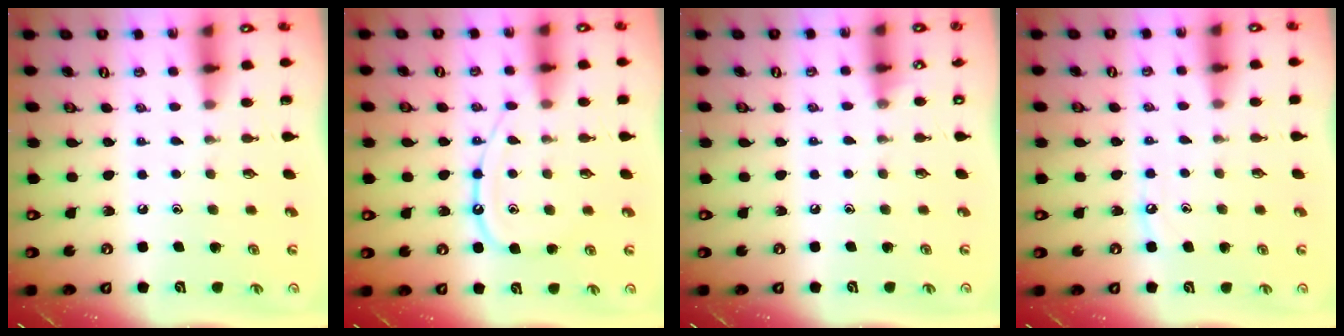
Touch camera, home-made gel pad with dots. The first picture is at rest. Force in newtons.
{"total": 11.0, "press": 11.0, "slide": 0.8}
{"total": 2.9, "press": 2.9, "slide": 0.4}
{"total": 4.9, "press": 4.9, "slide": 0.5}